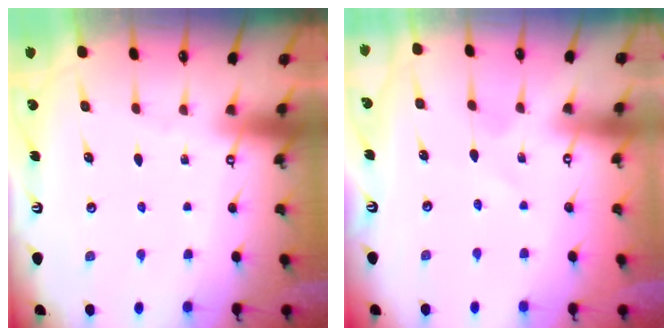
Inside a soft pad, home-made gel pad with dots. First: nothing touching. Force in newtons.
{"total": 1.8, "press": 1.8, "slide": 0.2}